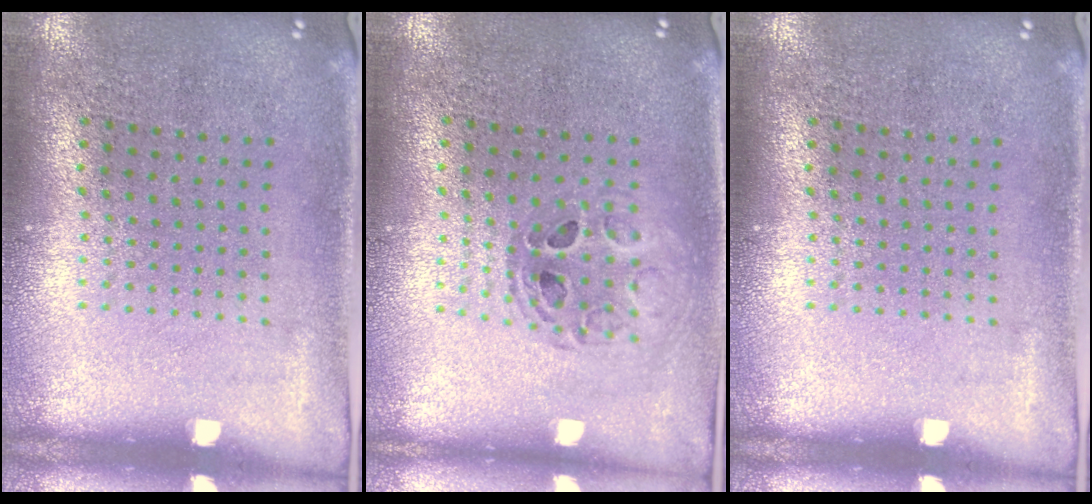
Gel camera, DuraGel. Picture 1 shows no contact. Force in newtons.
{"total": 0.8, "press": 0.7, "slide": 0.2}
{"total": 0.0}